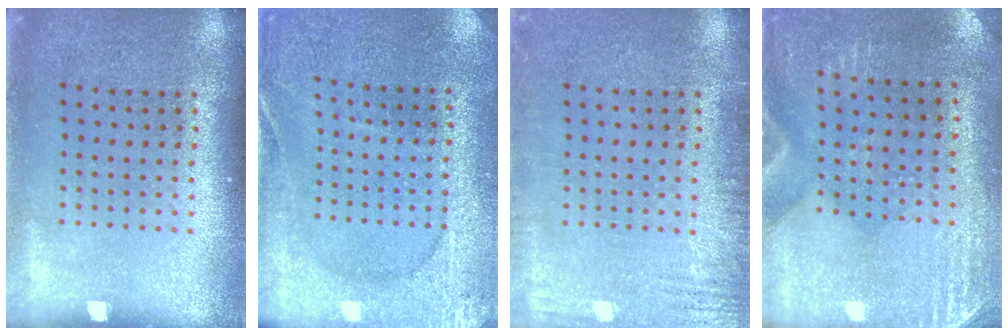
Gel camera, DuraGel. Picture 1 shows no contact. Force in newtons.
{"total": 2.7, "press": 2.6, "slide": 0.4}
{"total": 2.5, "press": 2.5, "slide": 0.4}
{"total": 2.8, "press": 2.5, "slide": 1.3}